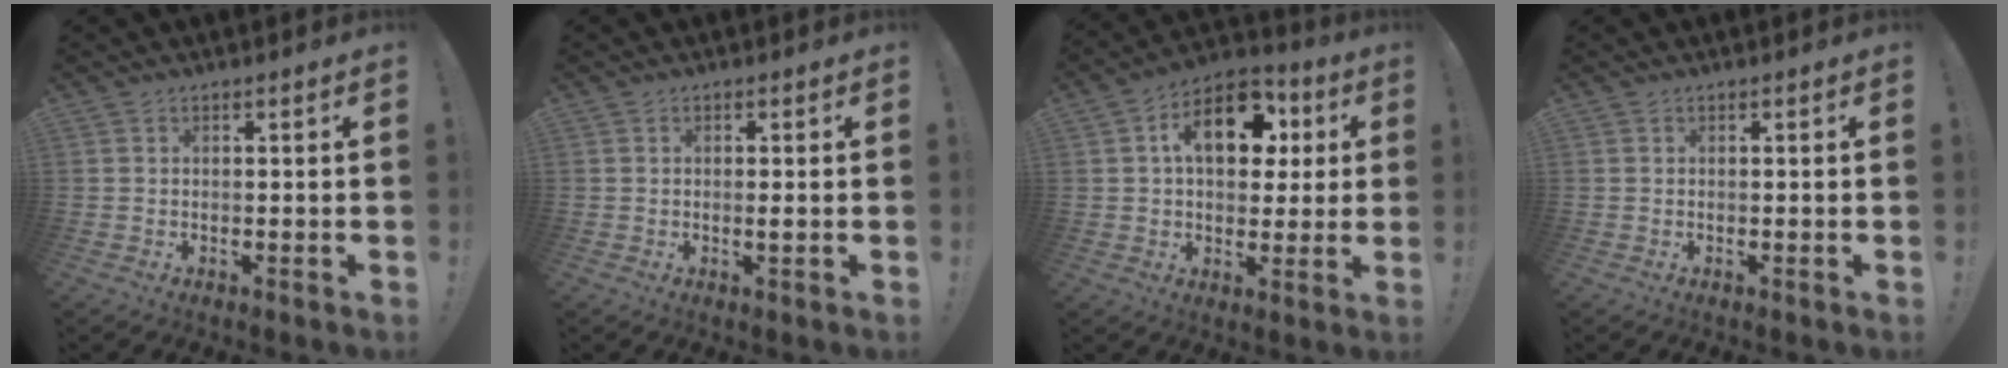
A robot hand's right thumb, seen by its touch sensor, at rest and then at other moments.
{"total": 0.9, "force": [-0.1, -0.1, 0.9], "torque": [-0.008, -0.006, -0.004]}
{"total": 16.1, "force": [4.9, 10.3, 11.4], "torque": [-0.158, -0.005, 0.086]}
{"total": 0.0}